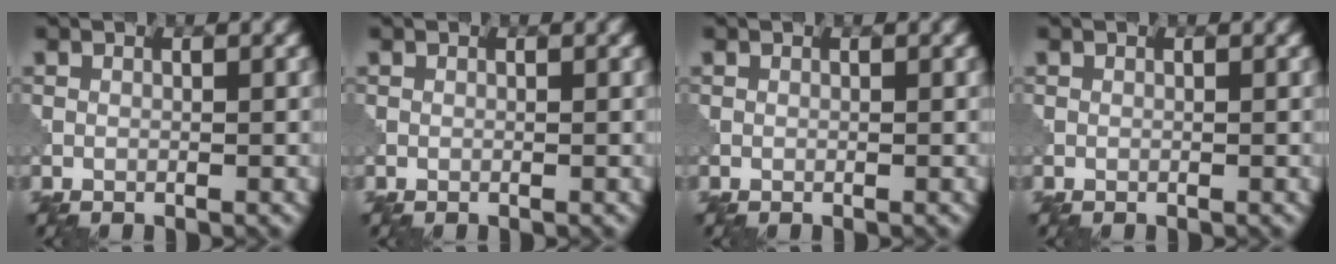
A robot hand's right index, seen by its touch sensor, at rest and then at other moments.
{"total": 0.0}
{"total": 0.0}
{"total": 0.0}